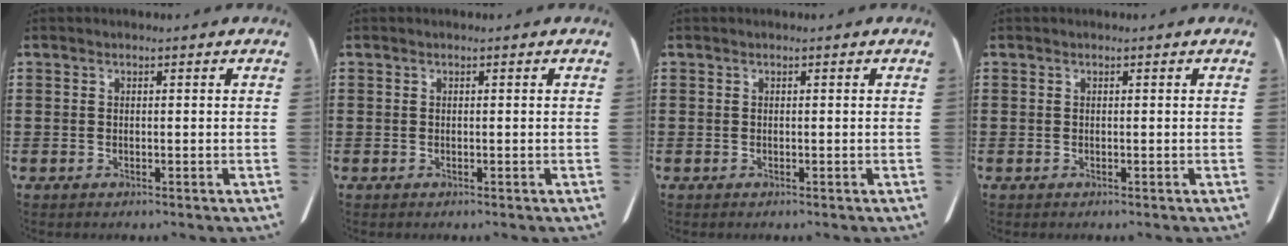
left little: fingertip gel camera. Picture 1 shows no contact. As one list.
[{"total": 0.0}, {"total": 0.0}, {"total": 0.0}]